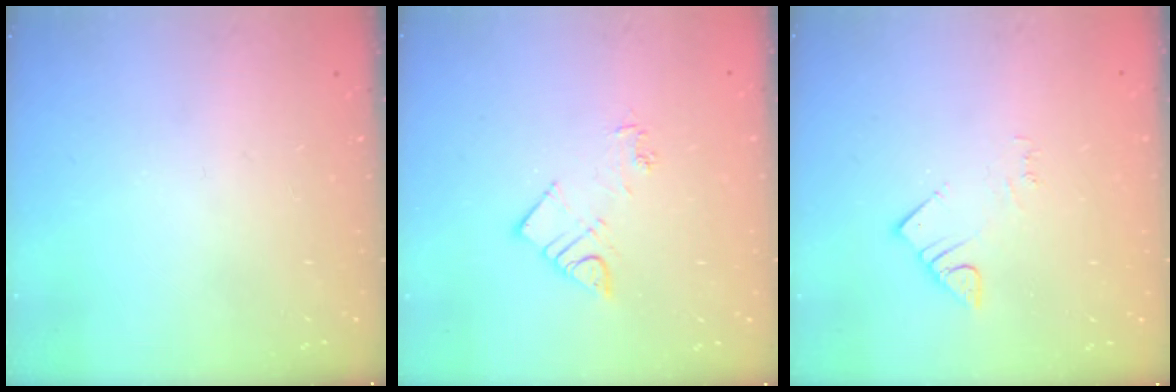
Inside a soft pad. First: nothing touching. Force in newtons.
{"total": 7.3, "press": 7.2, "slide": 0.7}
{"total": 2.8, "press": 2.8, "slide": 0.2}